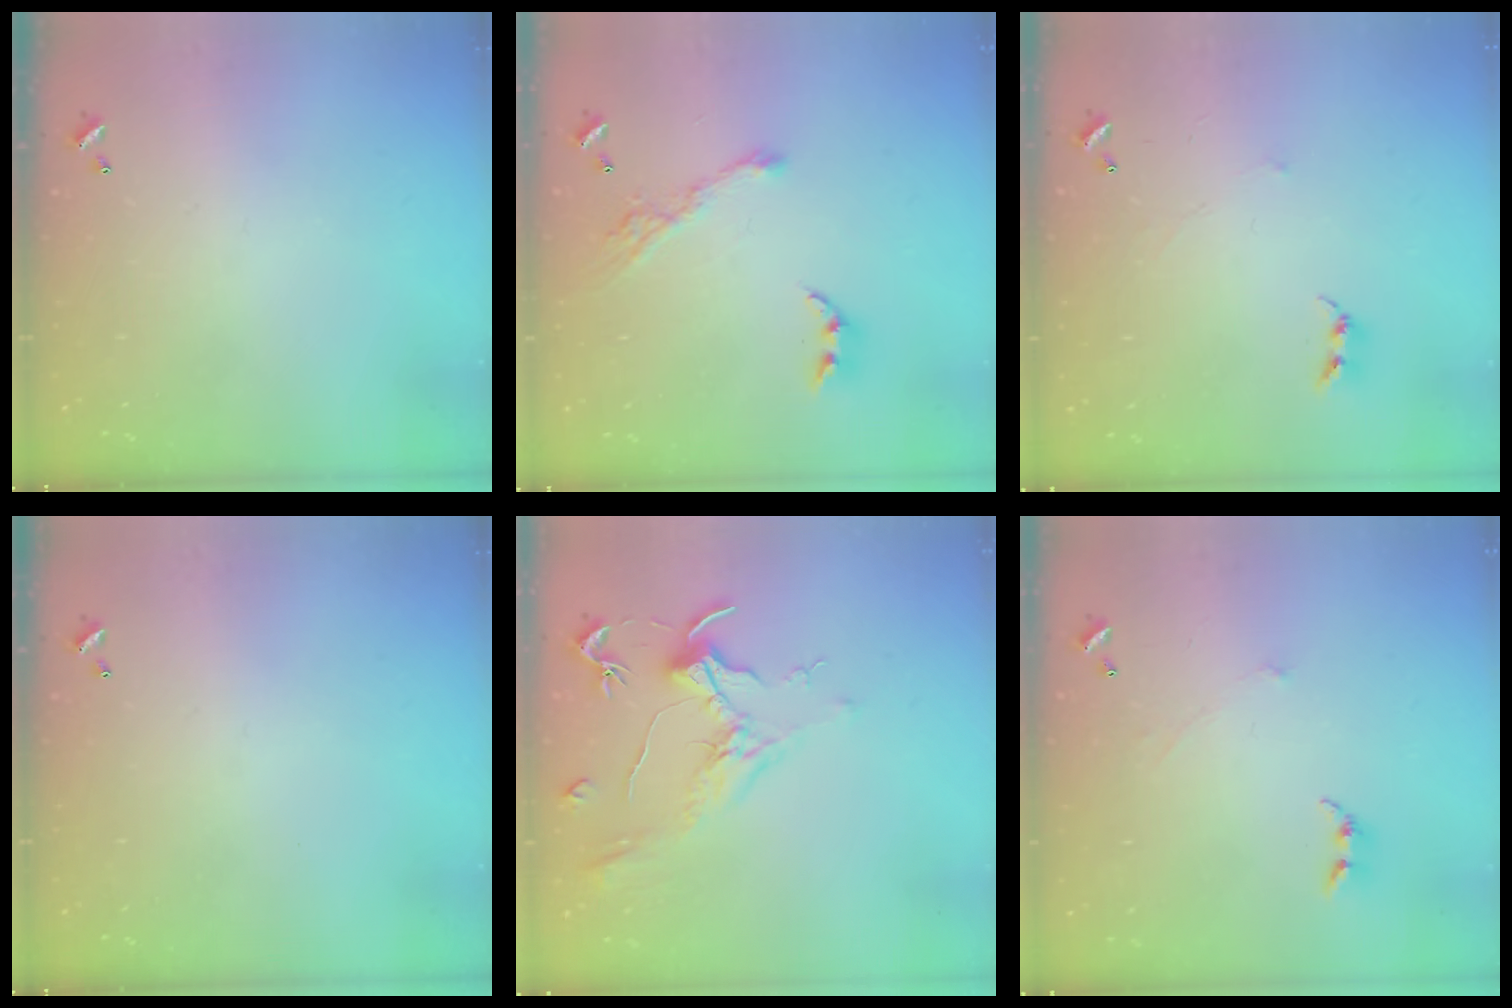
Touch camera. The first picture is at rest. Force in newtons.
{"total": 10.1, "press": 10.0, "slide": 1.4}
{"total": 2.4, "press": 2.4, "slide": 0.4}
{"total": 0.0}
{"total": 1.9, "press": 1.7, "slide": 0.9}
{"total": 0.7, "press": 0.6, "slide": 0.5}